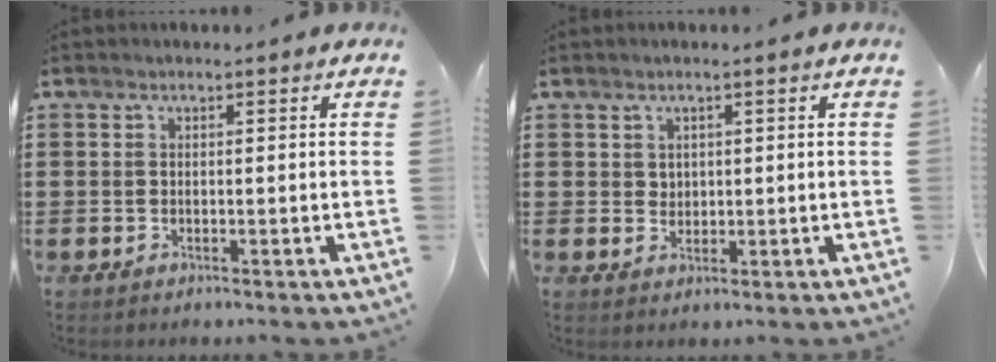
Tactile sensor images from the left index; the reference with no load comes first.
{"total": 1.6, "force": [1.0, 1.3, 0.2], "torque": [-0.009, 0.008, 0.018]}